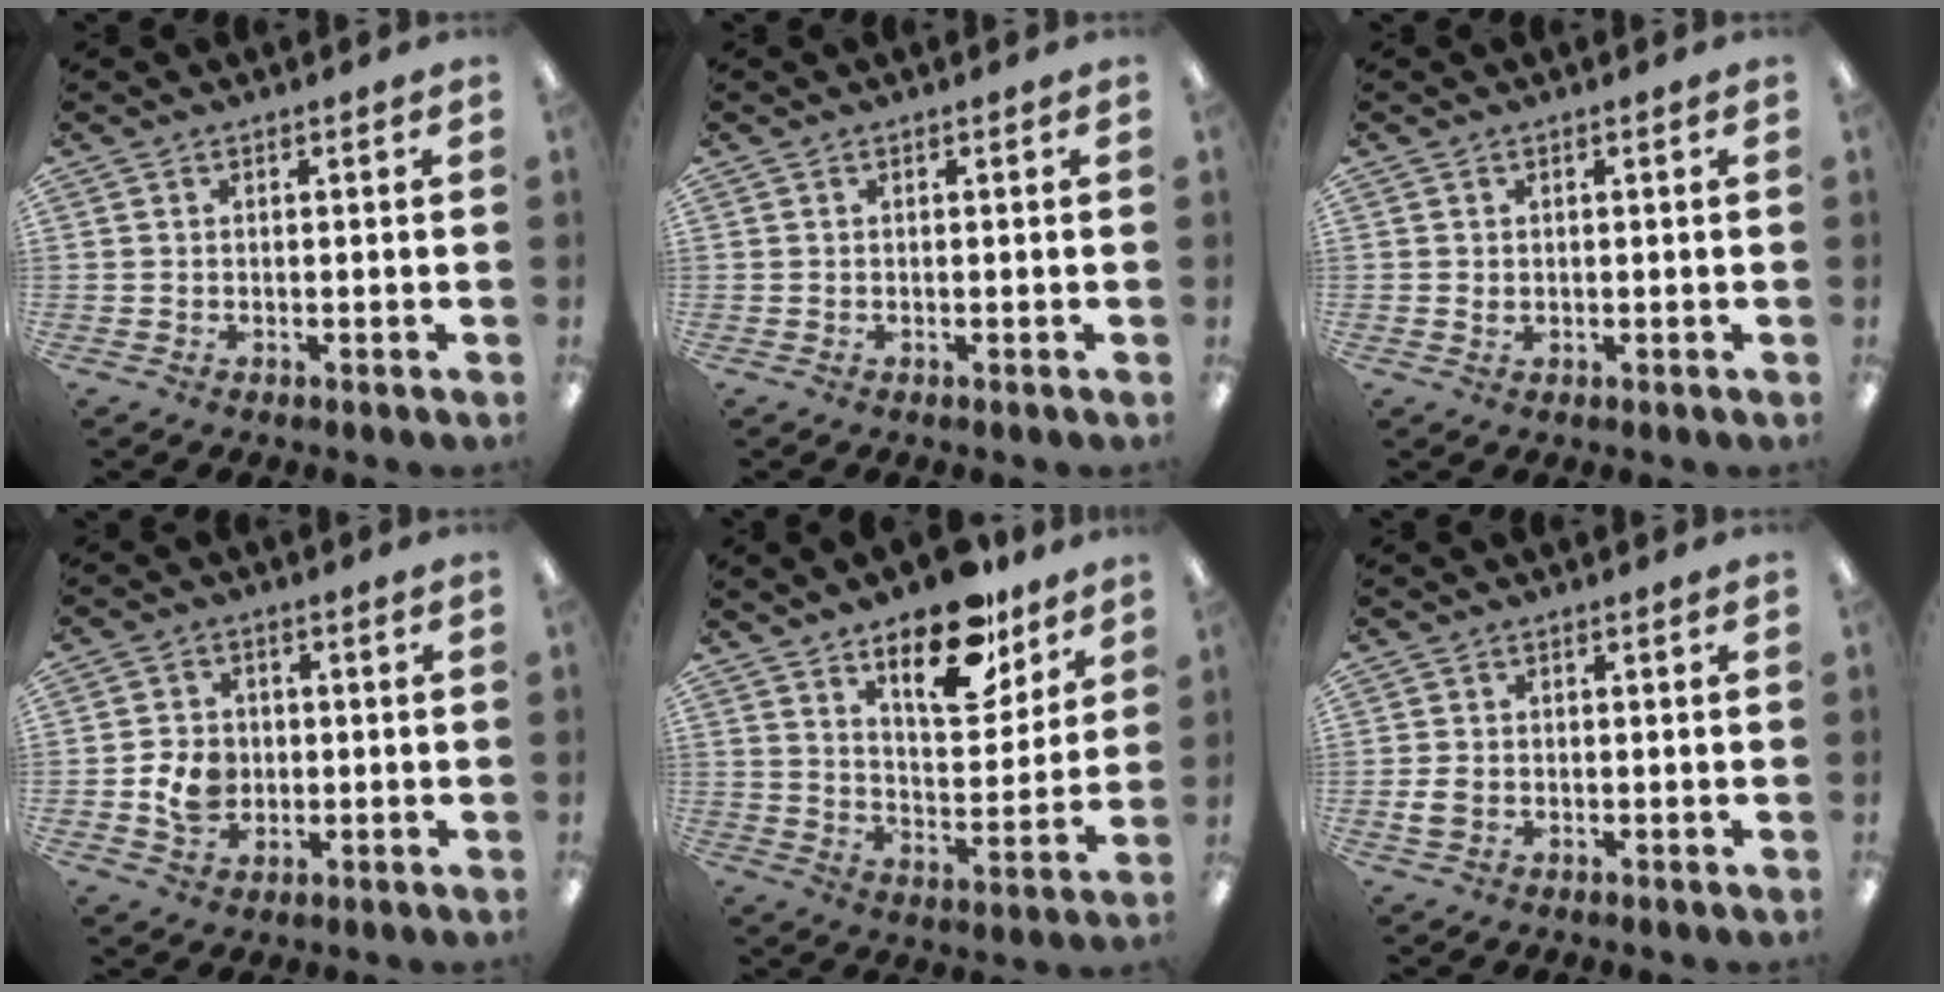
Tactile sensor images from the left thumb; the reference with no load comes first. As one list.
[{"total": 0.0}, {"total": 0.8, "force": [0.0, 0.6, 0.5], "torque": [-0.010, 0.001, 0.000]}, {"total": 6.8, "force": [-1.1, 5.5, 3.8], "torque": [-0.081, 0.001, -0.019]}, {"total": 18.1, "force": [12.5, 7.8, 10.4], "torque": [-0.147, -0.071, 0.209]}, {"total": 2.5, "force": [-0.7, 1.9, 1.5], "torque": [-0.033, -0.002, -0.013]}]